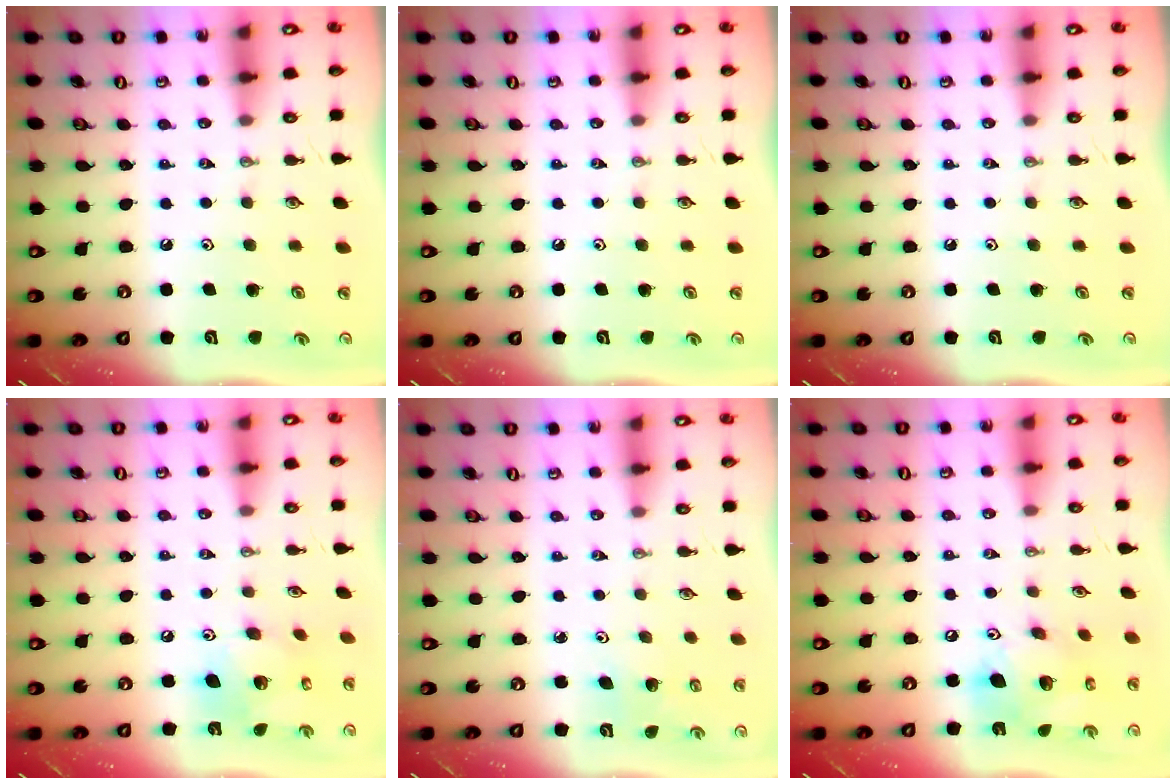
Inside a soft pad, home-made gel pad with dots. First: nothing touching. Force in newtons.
{"total": 0.0}
{"total": 0.0}
{"total": 12.7, "press": 12.7, "slide": 1.1}
{"total": 2.8, "press": 2.8, "slide": 0.3}
{"total": 16.8, "press": 16.4, "slide": 3.4}